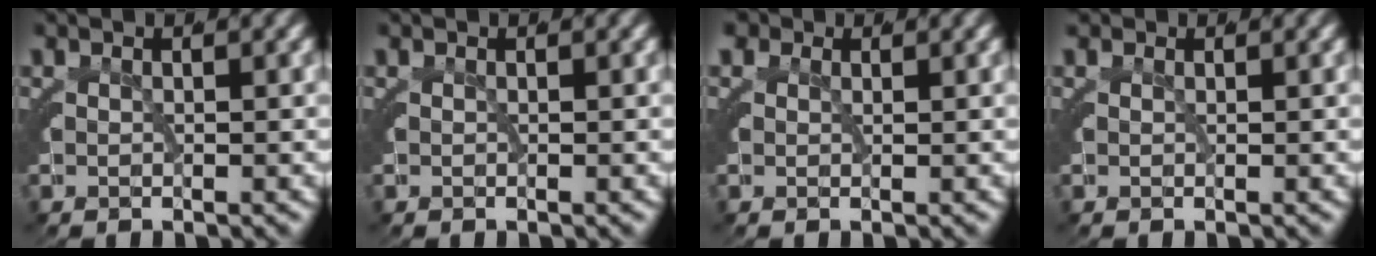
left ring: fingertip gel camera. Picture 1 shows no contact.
{"total": 0.0}
{"total": 1.6, "force": [0.9, 1.2, 0.6], "torque": [-0.022, -0.004, 0.017]}
{"total": 0.6, "force": [0.5, 0.4, 0.1], "torque": [-0.007, -0.003, 0.010]}